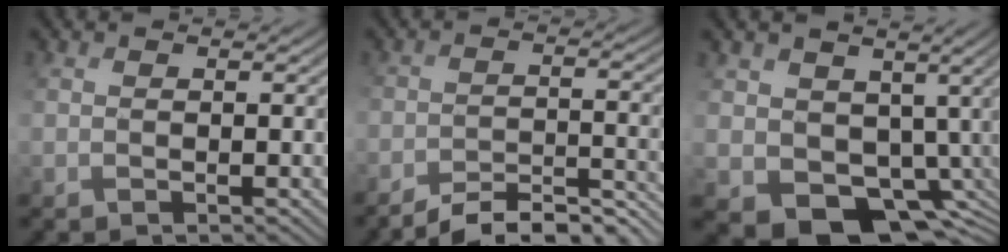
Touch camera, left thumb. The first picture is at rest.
{"total": 7.5, "force": [-7.1, 1.1, 2.0], "torque": [-0.021, 0.002, -0.112]}
{"total": 10.1, "force": [-1.2, 8.4, 5.5], "torque": [-0.125, -0.037, -0.007]}